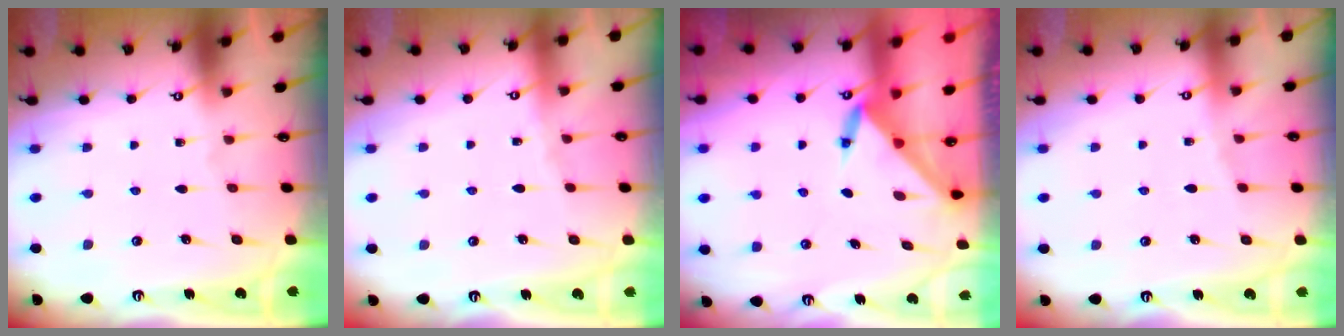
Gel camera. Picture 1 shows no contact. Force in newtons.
{"total": 2.2, "press": 2.1, "slide": 0.5}
{"total": 3.6, "press": 3.5, "slide": 0.3}
{"total": 3.4, "press": 3.3, "slide": 0.6}